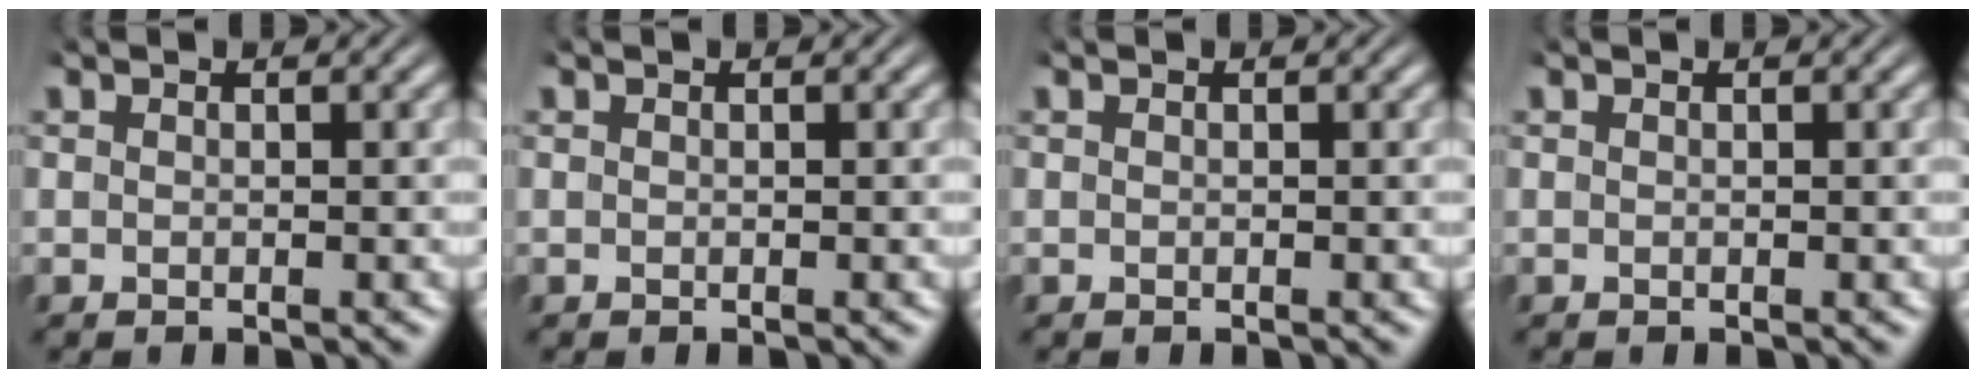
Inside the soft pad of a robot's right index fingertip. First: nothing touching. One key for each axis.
{"total": 0.0}
{"total": 0.0}
{"total": 0.0}